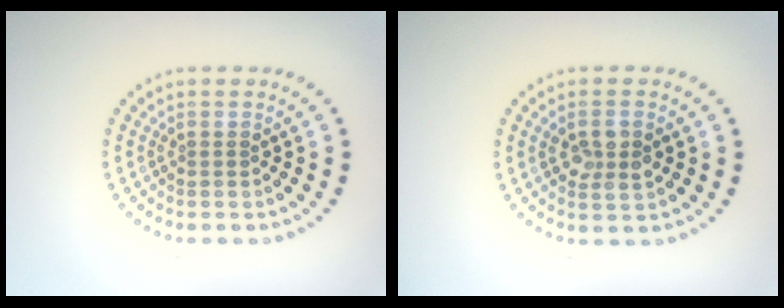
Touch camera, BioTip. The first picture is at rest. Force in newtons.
{"total": 2.5, "press": 2.4, "slide": 0.4}